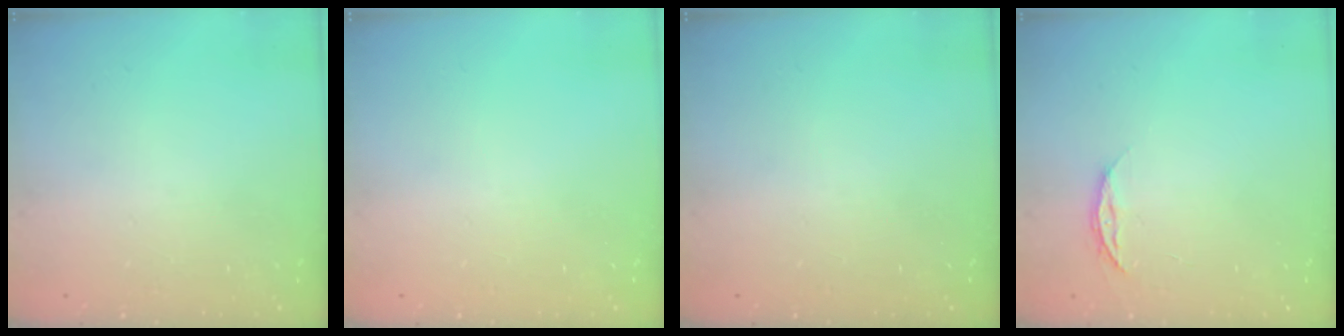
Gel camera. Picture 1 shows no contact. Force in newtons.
{"total": 0.0}
{"total": 0.0}
{"total": 4.9, "press": 4.9, "slide": 0.6}